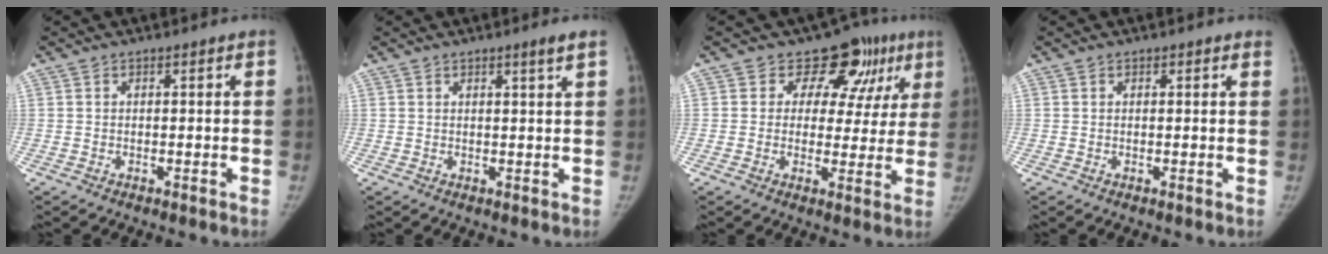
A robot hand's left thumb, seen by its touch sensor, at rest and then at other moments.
{"total": 1.8, "force": [1.3, -0.3, 1.2], "torque": [-0.017, -0.012, 0.020]}
{"total": 11.6, "force": [6.4, 8.2, 5.1], "torque": [-0.004, -0.014, 0.068]}
{"total": 0.9, "force": [0.7, 0.6, 0.1], "torque": [0.011, -0.004, 0.003]}